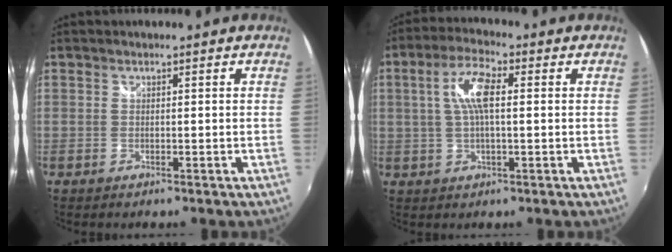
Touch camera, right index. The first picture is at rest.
{"total": 7.6, "force": [1.2, 2.3, 7.1], "torque": [-0.138, 0.012, 0.023]}